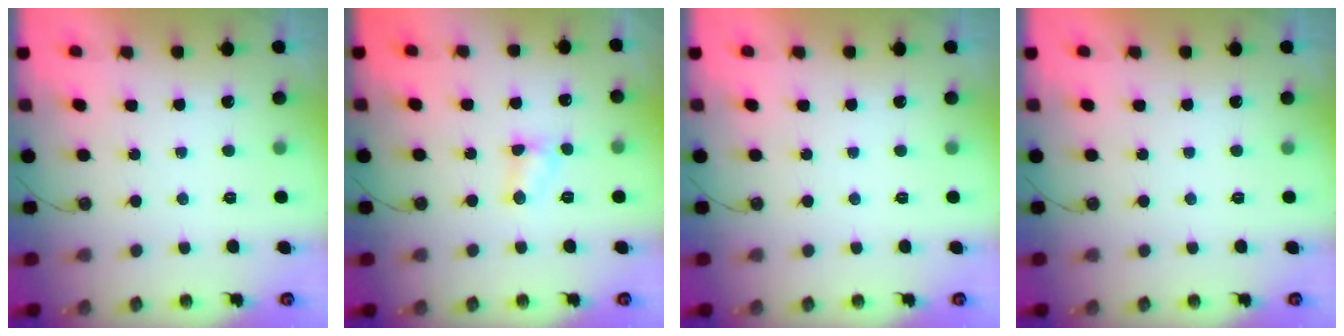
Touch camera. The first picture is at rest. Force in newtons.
{"total": 4.6, "press": 4.5, "slide": 0.7}
{"total": 0.0}
{"total": 0.0}